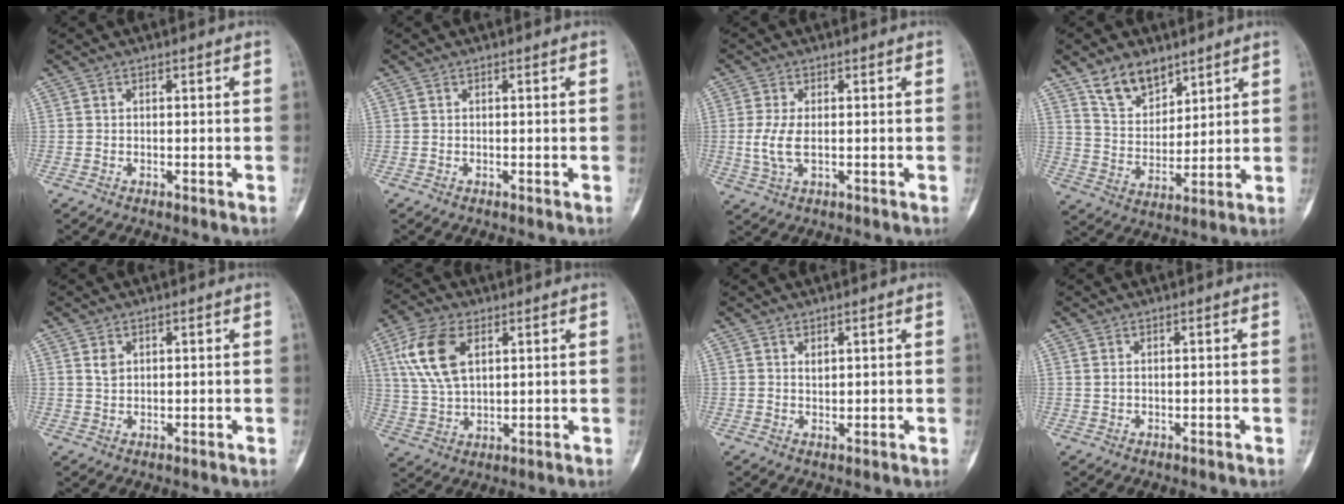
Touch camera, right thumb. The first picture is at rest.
{"total": 0.0}
{"total": 5.1, "force": [-0.2, 2.4, 4.4], "torque": [-0.108, -0.006, -0.003]}
{"total": 9.6, "force": [6.8, 5.3, 4.2], "torque": [-0.043, -0.044, 0.130]}
{"total": 1.9, "force": [0.8, 1.4, 1.0], "torque": [-0.009, -0.005, 0.016]}
{"total": 11.4, "force": [4.1, 6.4, 8.5], "torque": [-0.167, -0.001, 0.083]}
{"total": 1.3, "force": [0.8, 0.7, 0.8], "torque": [-0.008, -0.007, 0.017]}
{"total": 0.7, "force": [0.2, 0.5, 0.4], "torque": [-0.006, 0.002, 0.004]}